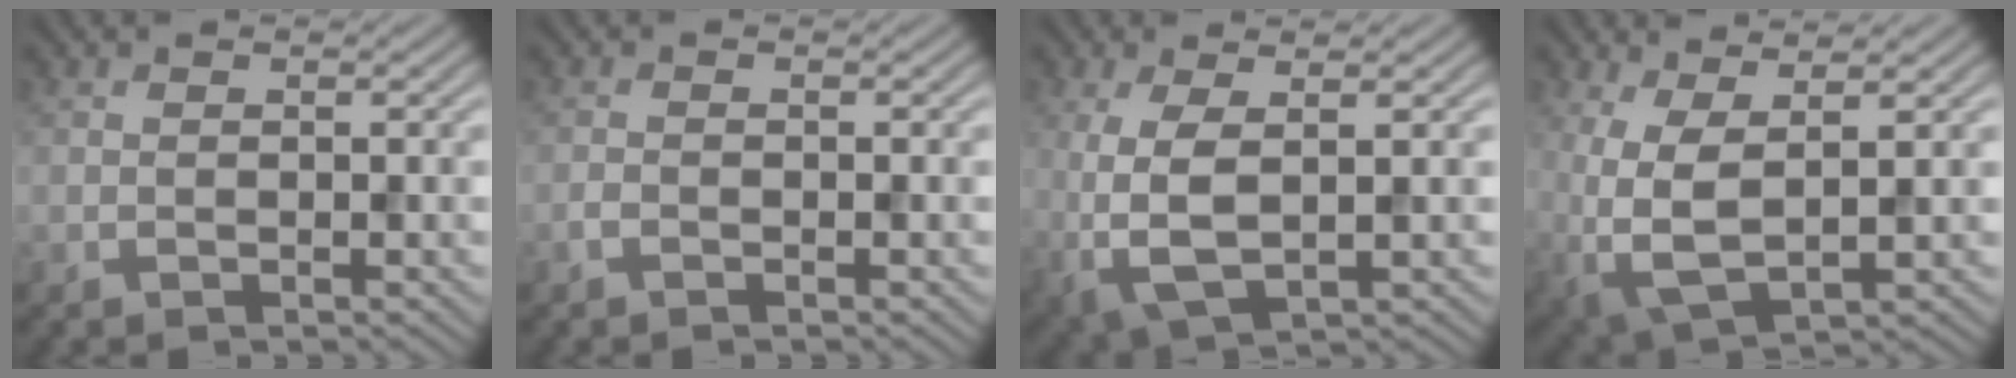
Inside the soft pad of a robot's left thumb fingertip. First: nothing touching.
{"total": 0.8, "force": [-0.6, 0.3, 0.4], "torque": [-0.008, 0.002, -0.013]}
{"total": 5.8, "force": [0.2, 2.2, 5.3], "torque": [-0.127, -0.004, 0.003]}
{"total": 6.3, "force": [1.1, 2.5, 5.7], "torque": [-0.142, -0.006, 0.022]}